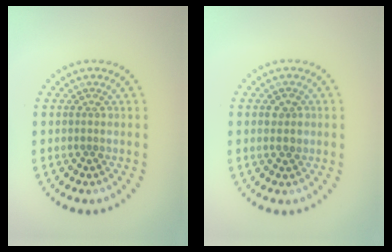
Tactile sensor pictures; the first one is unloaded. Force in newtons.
{"total": 1.4, "press": 1.4, "slide": 0.3}